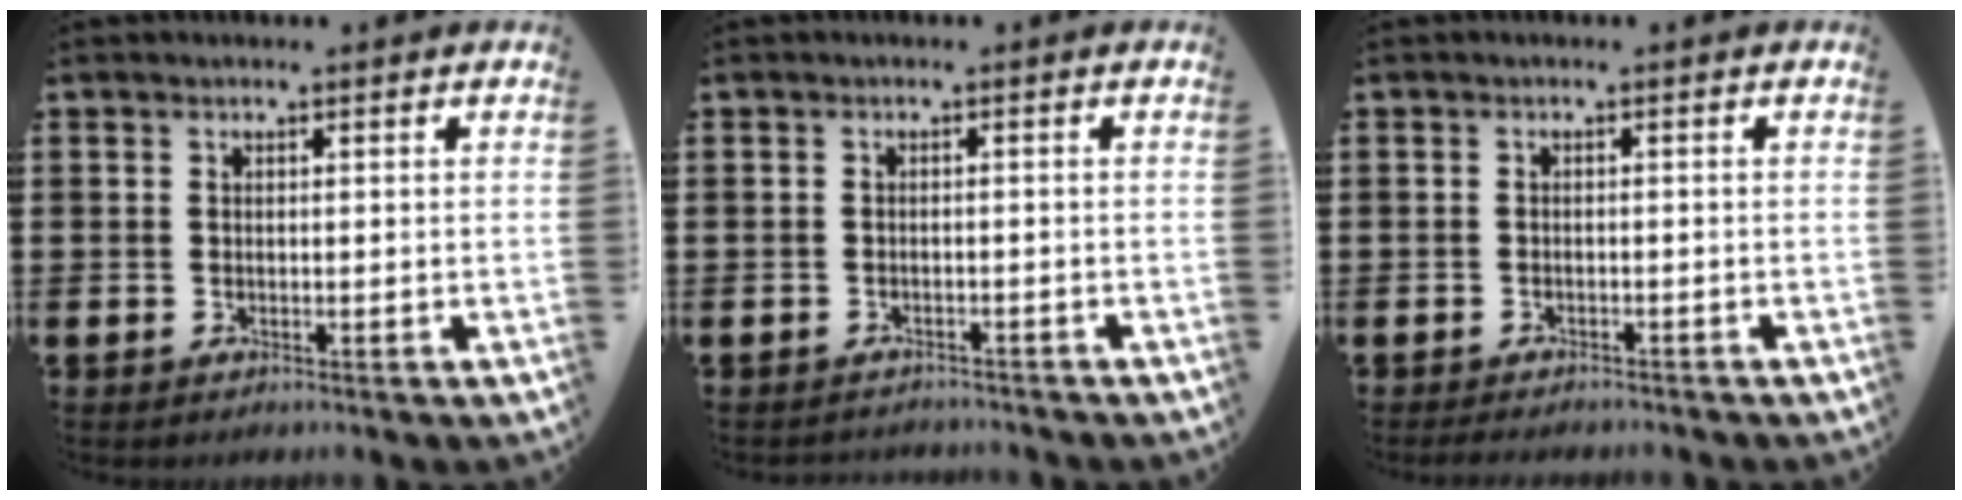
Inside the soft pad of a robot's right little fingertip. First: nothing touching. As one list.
[{"total": 1.0, "force": [-0.8, -0.1, -0.4], "torque": [0.005, 0.001, -0.018]}, {"total": 0.9, "force": [-0.9, -0.1, -0.1], "torque": [0.000, -0.002, -0.017]}]